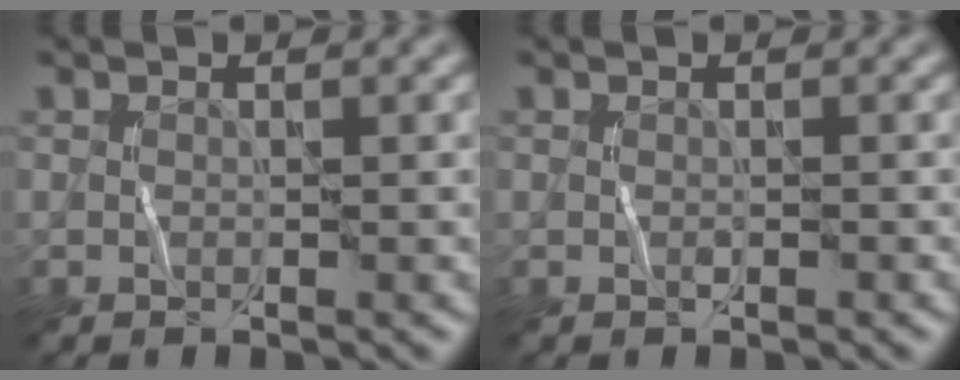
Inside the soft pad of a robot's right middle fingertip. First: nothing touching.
{"total": 0.0}